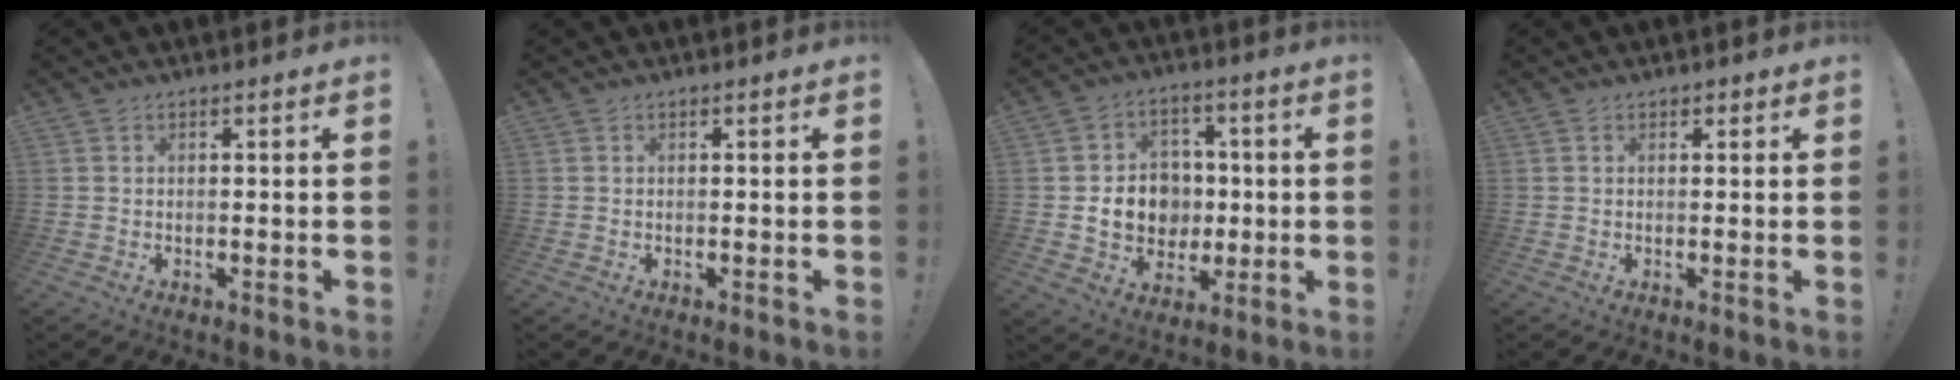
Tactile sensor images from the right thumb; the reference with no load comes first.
{"total": 0.0}
{"total": 11.7, "force": [-1.1, 10.3, 5.4], "torque": [-0.078, 0.012, -0.010]}
{"total": 0.8, "force": [0.5, 0.6, 0.1], "torque": [0.005, -0.003, 0.008]}